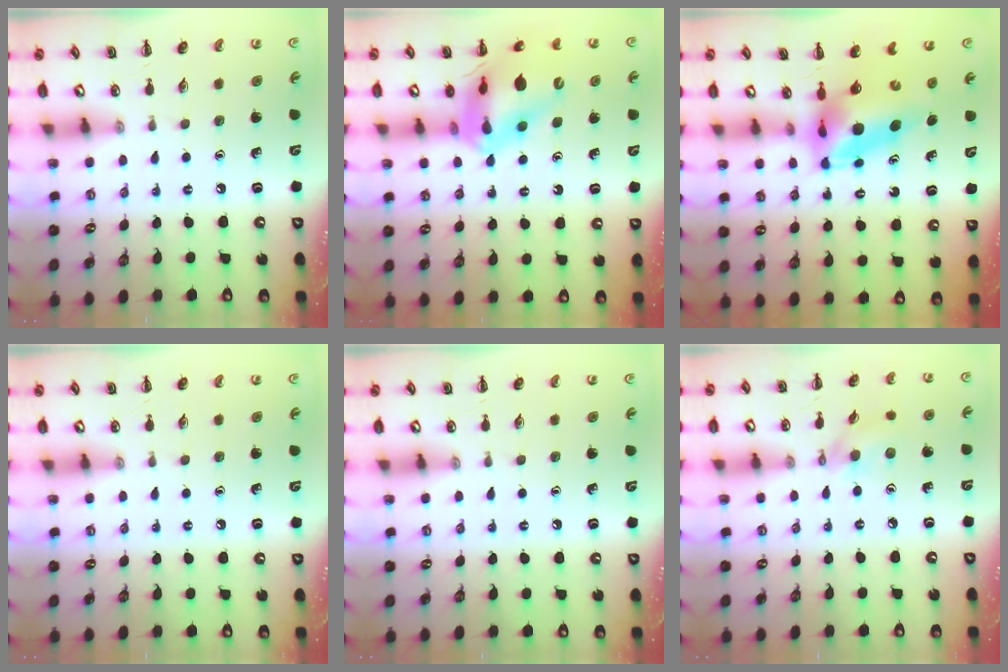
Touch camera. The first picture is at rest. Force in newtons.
{"total": 17.4, "press": 17.1, "slide": 3.1}
{"total": 7.9, "press": 7.6, "slide": 2.3}
{"total": 0.0}
{"total": 0.0}
{"total": 4.9, "press": 4.9, "slide": 0.5}